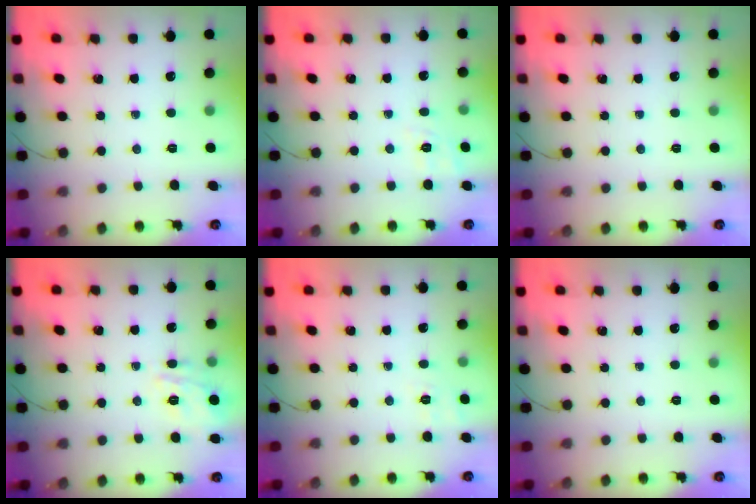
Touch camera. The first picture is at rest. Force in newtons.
{"total": 2.1, "press": 0.4, "slide": 2.1}
{"total": 0.0}
{"total": 5.1, "press": 5.0, "slide": 0.8}
{"total": 2.1, "press": 0.8, "slide": 2.0}
{"total": 0.0}